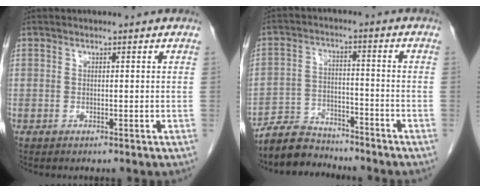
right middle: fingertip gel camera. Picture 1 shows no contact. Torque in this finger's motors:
{"motor_torque": [-0.05, -0.40, 0.05, 0.00]}